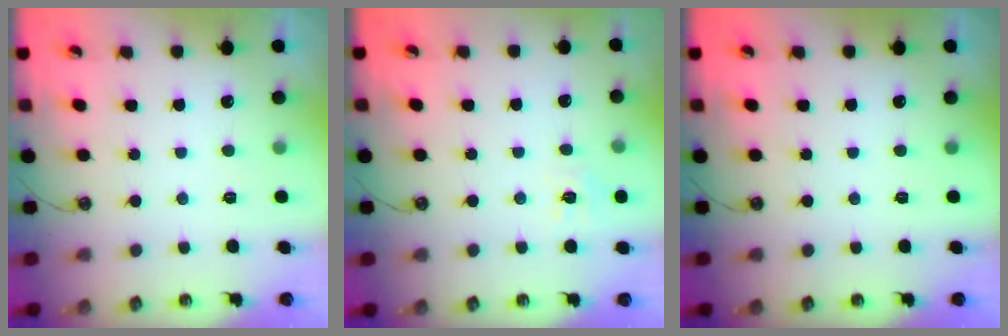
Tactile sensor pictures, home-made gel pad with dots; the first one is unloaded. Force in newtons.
{"total": 6.7, "press": 6.6, "slide": 0.6}
{"total": 0.0}